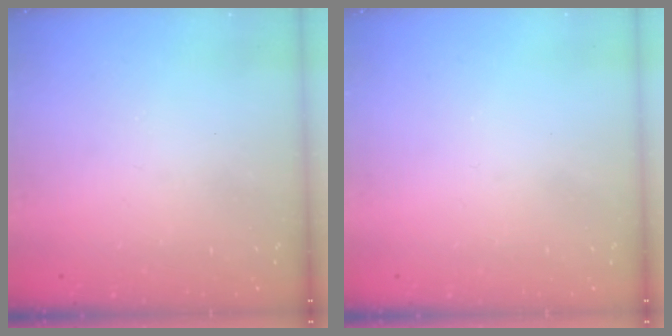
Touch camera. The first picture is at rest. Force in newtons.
{"total": 0.0}